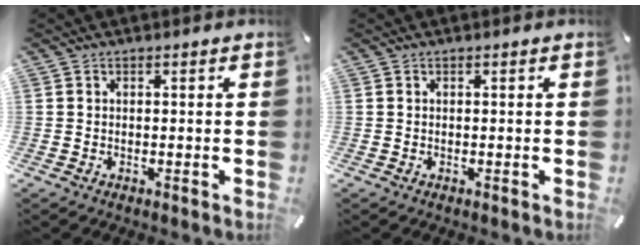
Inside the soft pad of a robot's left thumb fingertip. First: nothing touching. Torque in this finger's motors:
{"motor_torque": [-0.07, -0.07, 0.00, 0.00, 0.00]}